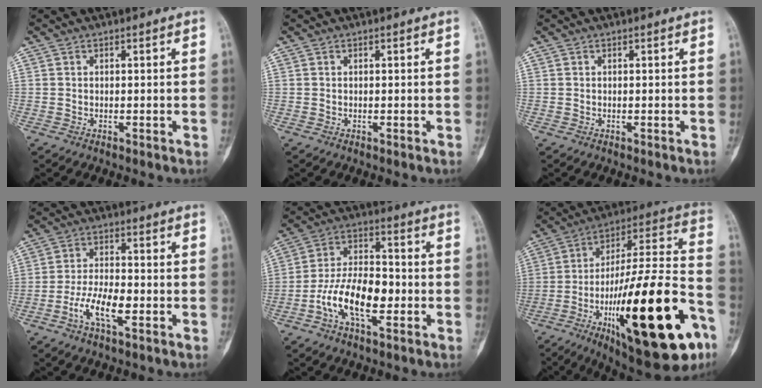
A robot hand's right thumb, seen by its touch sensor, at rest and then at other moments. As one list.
[{"total": 0.0}, {"total": 0.0}, {"total": 7.8, "force": [-3.0, 3.0, 6.5], "torque": [-0.128, 0.014, -0.057]}, {"total": 13.1, "force": [-3.9, 6.6, 10.6], "torque": [-0.186, 0.034, -0.075]}, {"total": 34.8, "force": [-13.7, 10.1, 30.3], "torque": [-0.439, 0.058, -0.201]}]